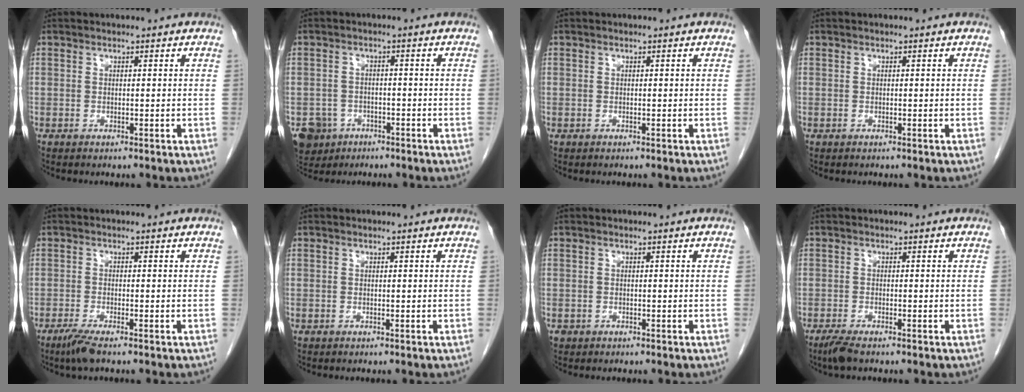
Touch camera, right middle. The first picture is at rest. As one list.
[{"total": 5.5, "force": [-3.3, 4.3, 0.8], "torque": [-0.018, 0.005, -0.051]}, {"total": 0.0}, {"total": 0.0}, {"total": 3.0, "force": [-2.1, 0.1, 2.1], "torque": [-0.047, -0.009, -0.045]}, {"total": 0.0}, {"total": 0.7, "force": [-0.3, 0.6, 0.1], "torque": [-0.005, 0.003, -0.004]}, {"total": 2.5, "force": [-1.9, 0.4, 1.6], "torque": [-0.038, -0.008, -0.036]}]